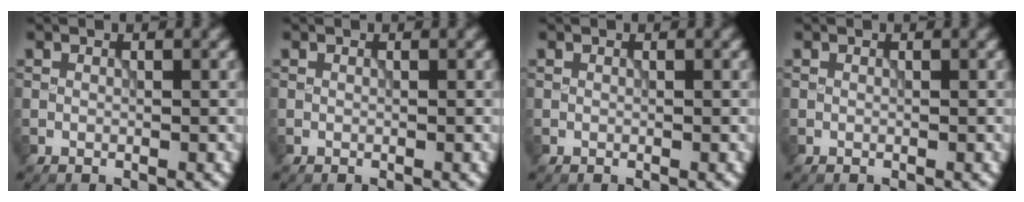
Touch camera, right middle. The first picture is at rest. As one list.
[{"total": 0.0}, {"total": 0.0}, {"total": 0.0}]